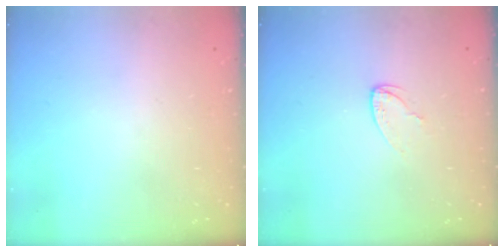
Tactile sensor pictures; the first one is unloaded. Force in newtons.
{"total": 3.9, "press": 3.9, "slide": 0.4}